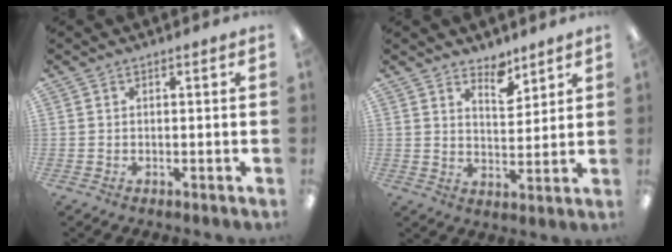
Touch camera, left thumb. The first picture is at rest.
{"total": 6.0, "force": [5.1, 2.6, 1.9], "torque": [-0.012, -0.036, 0.088]}